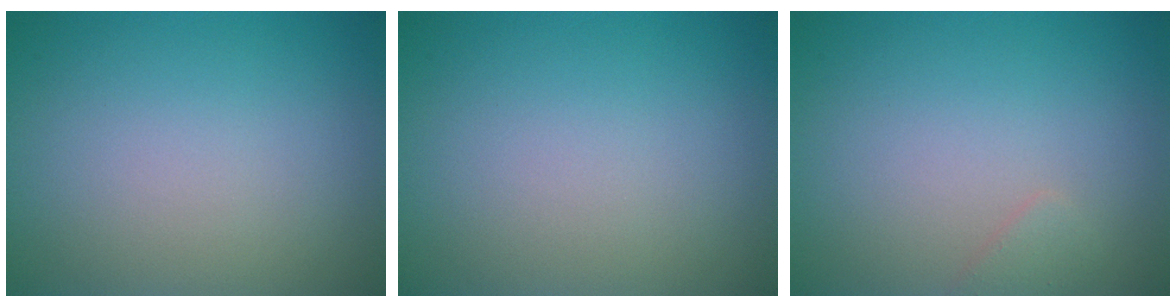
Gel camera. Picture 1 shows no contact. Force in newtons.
{"total": 0.0}
{"total": 0.9, "press": 0.9, "slide": 0.1}